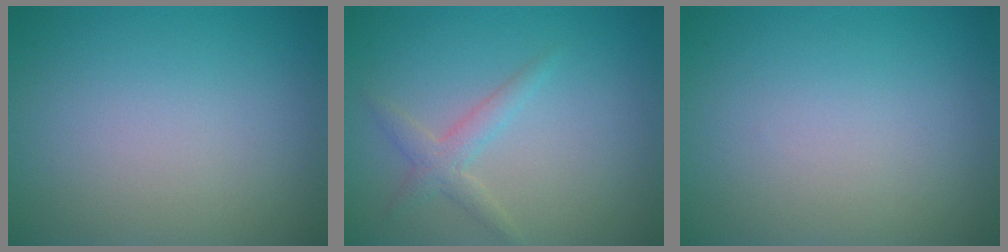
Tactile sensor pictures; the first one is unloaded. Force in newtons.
{"total": 1.9, "press": 1.9, "slide": 0.1}
{"total": 0.0}